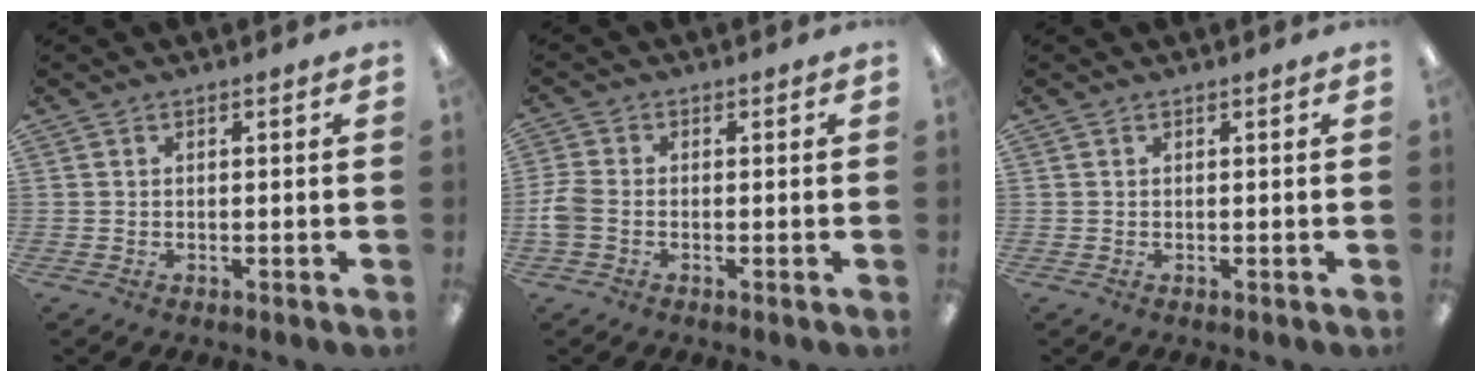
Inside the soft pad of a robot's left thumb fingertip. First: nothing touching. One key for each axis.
{"total": 4.5, "fx": -1.1, "fy": 3.1, "fz": 3.1, "tx": -0.070, "ty": 0.003, "tz": -0.021}
{"total": 0.0}